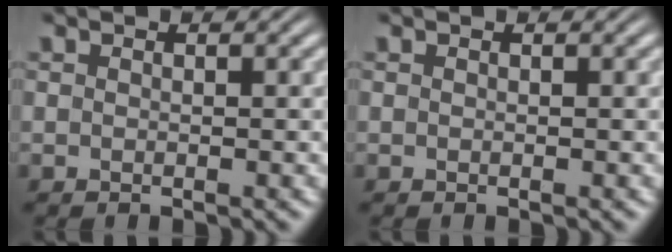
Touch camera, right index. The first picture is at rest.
{"total": 0.0}